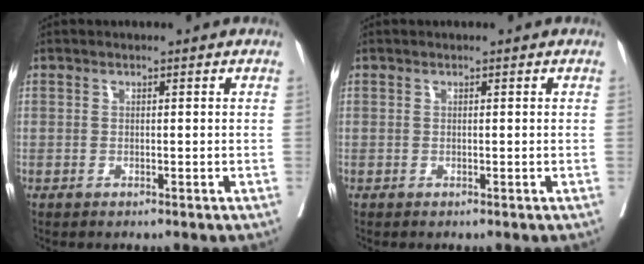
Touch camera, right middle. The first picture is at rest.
{"total": 0.0}